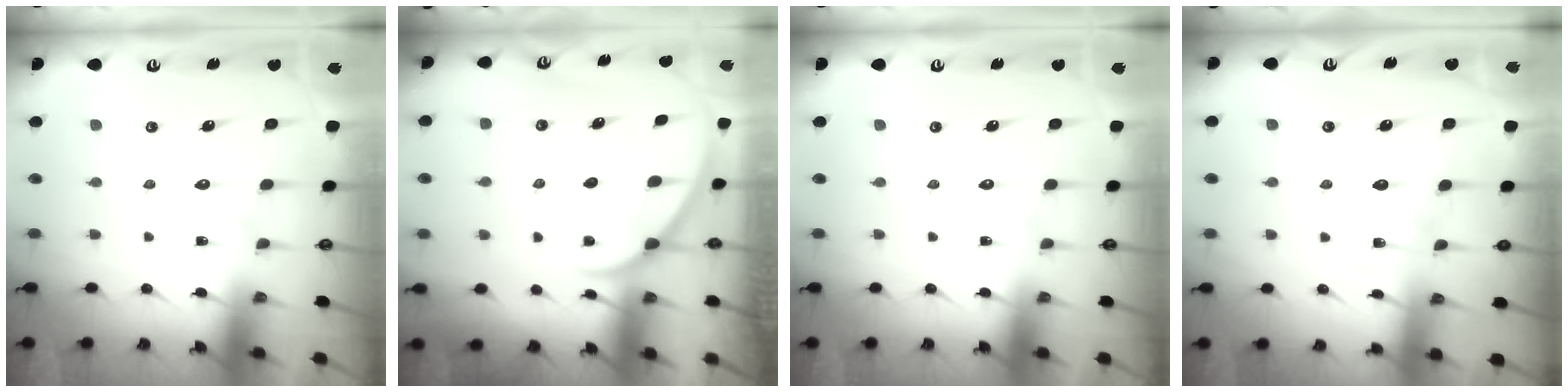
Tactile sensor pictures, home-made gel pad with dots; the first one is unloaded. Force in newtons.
{"total": 2.9, "press": 2.8, "slide": 0.3}
{"total": 0.0}
{"total": 3.7, "press": 3.7, "slide": 0.3}